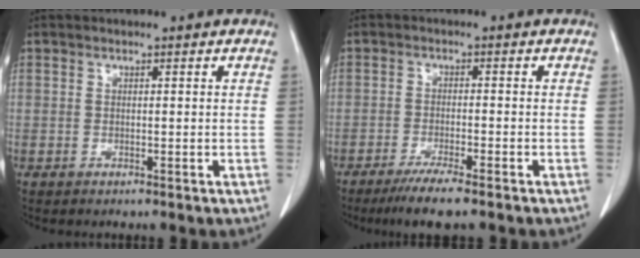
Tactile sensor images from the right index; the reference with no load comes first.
{"total": 5.7, "force": [-4.3, -0.1, 3.7], "torque": [-0.065, -0.014, -0.075]}